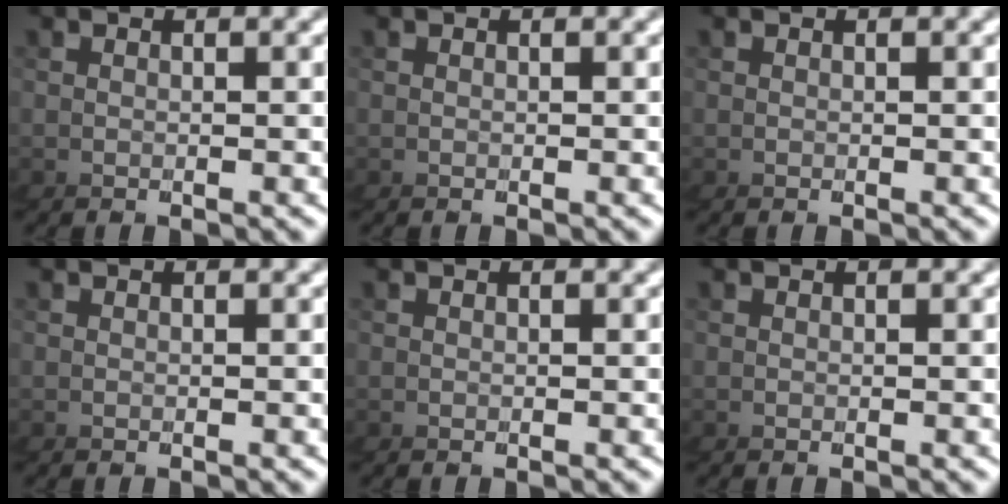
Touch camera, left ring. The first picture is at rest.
{"total": 0.0}
{"total": 0.0}
{"total": 0.0}
{"total": 0.0}
{"total": 0.0}